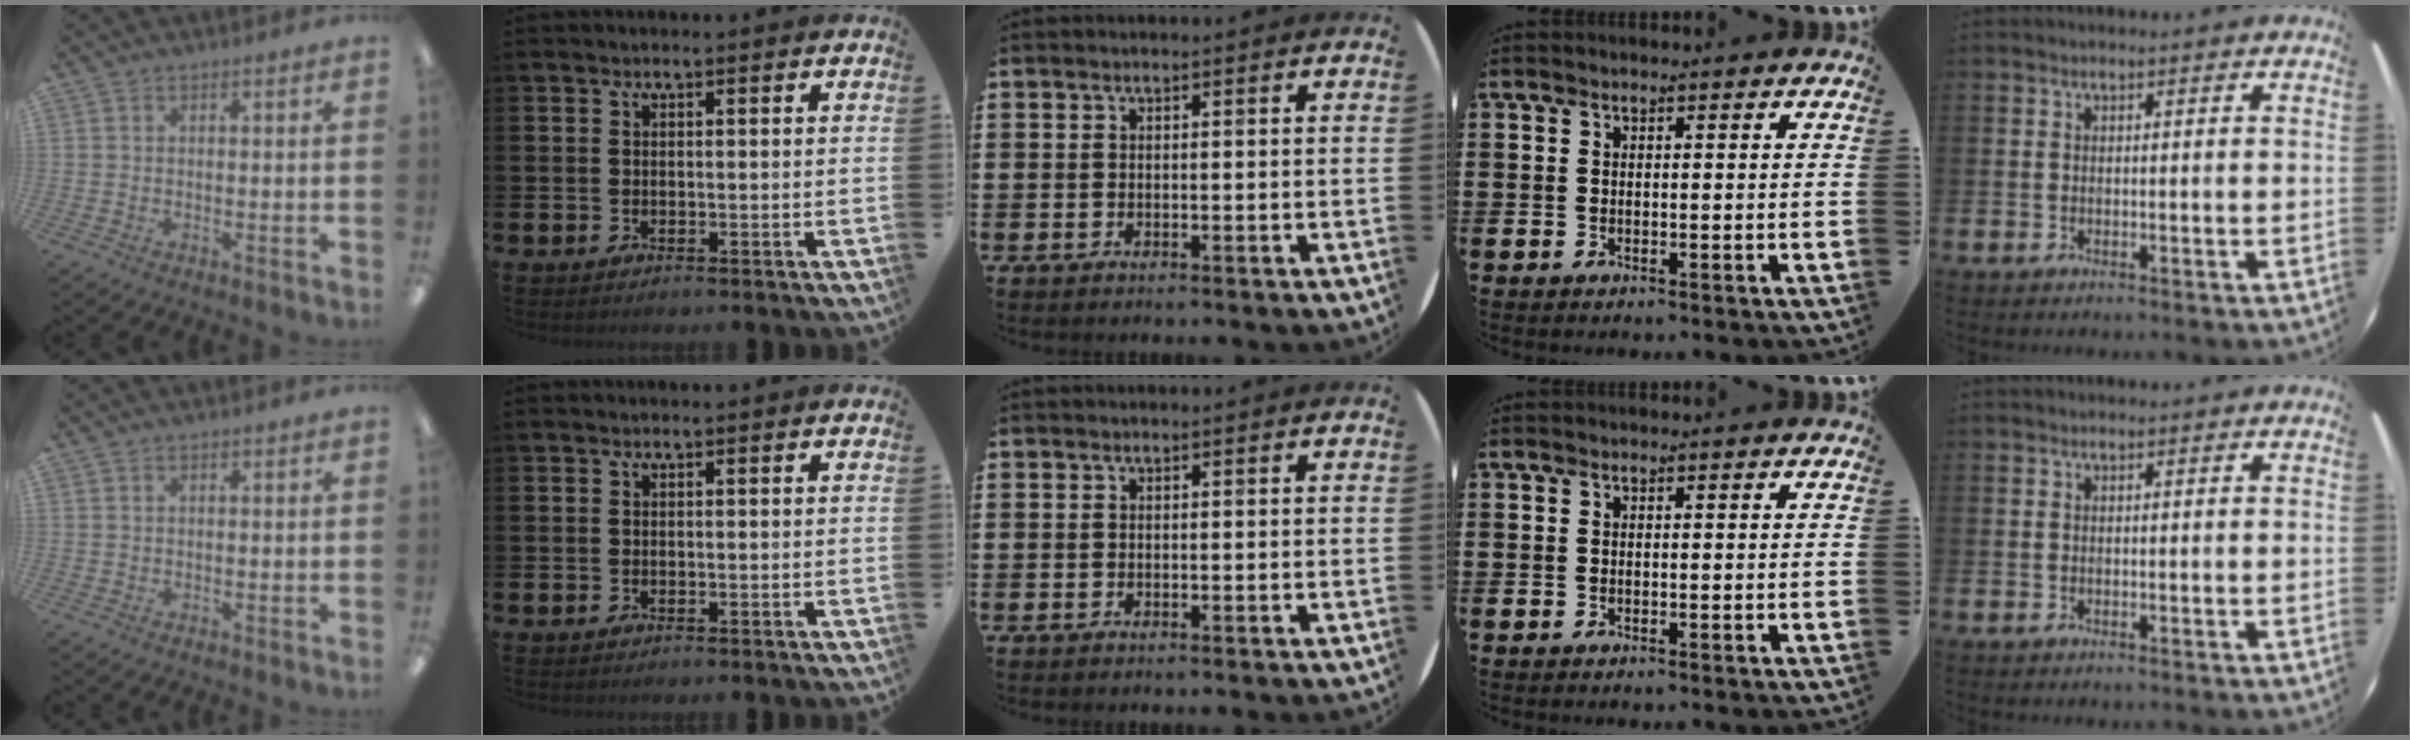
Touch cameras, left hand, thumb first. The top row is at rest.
{}